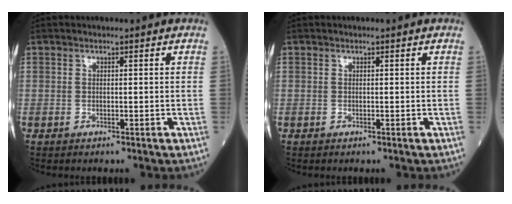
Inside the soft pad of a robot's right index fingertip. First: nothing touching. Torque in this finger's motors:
{"motor_torque": [0.00, 0.00, 0.00, 0.00]}